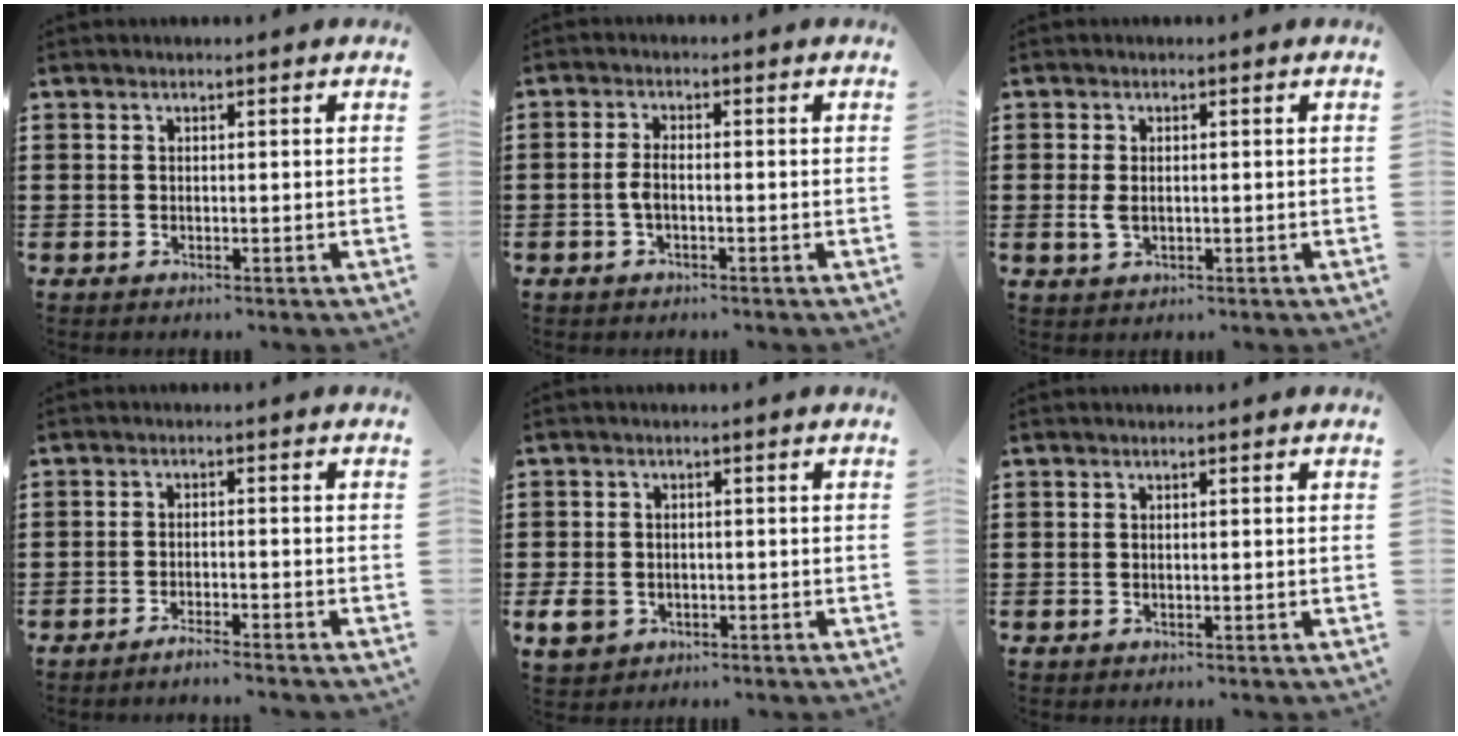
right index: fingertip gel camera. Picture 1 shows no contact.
{"total": 2.4, "force": [-0.8, 0.9, 2.0], "torque": [-0.053, -0.004, -0.021]}
{"total": 2.3, "force": [-0.1, 1.4, 1.8], "torque": [-0.044, 0.002, -0.004]}
{"total": 2.1, "force": [-2.0, -0.3, 0.6], "torque": [-0.011, 0.002, -0.037]}
{"total": 3.2, "force": [-1.6, 2.5, 1.3], "torque": [-0.042, -0.004, -0.034]}
{"total": 0.0}